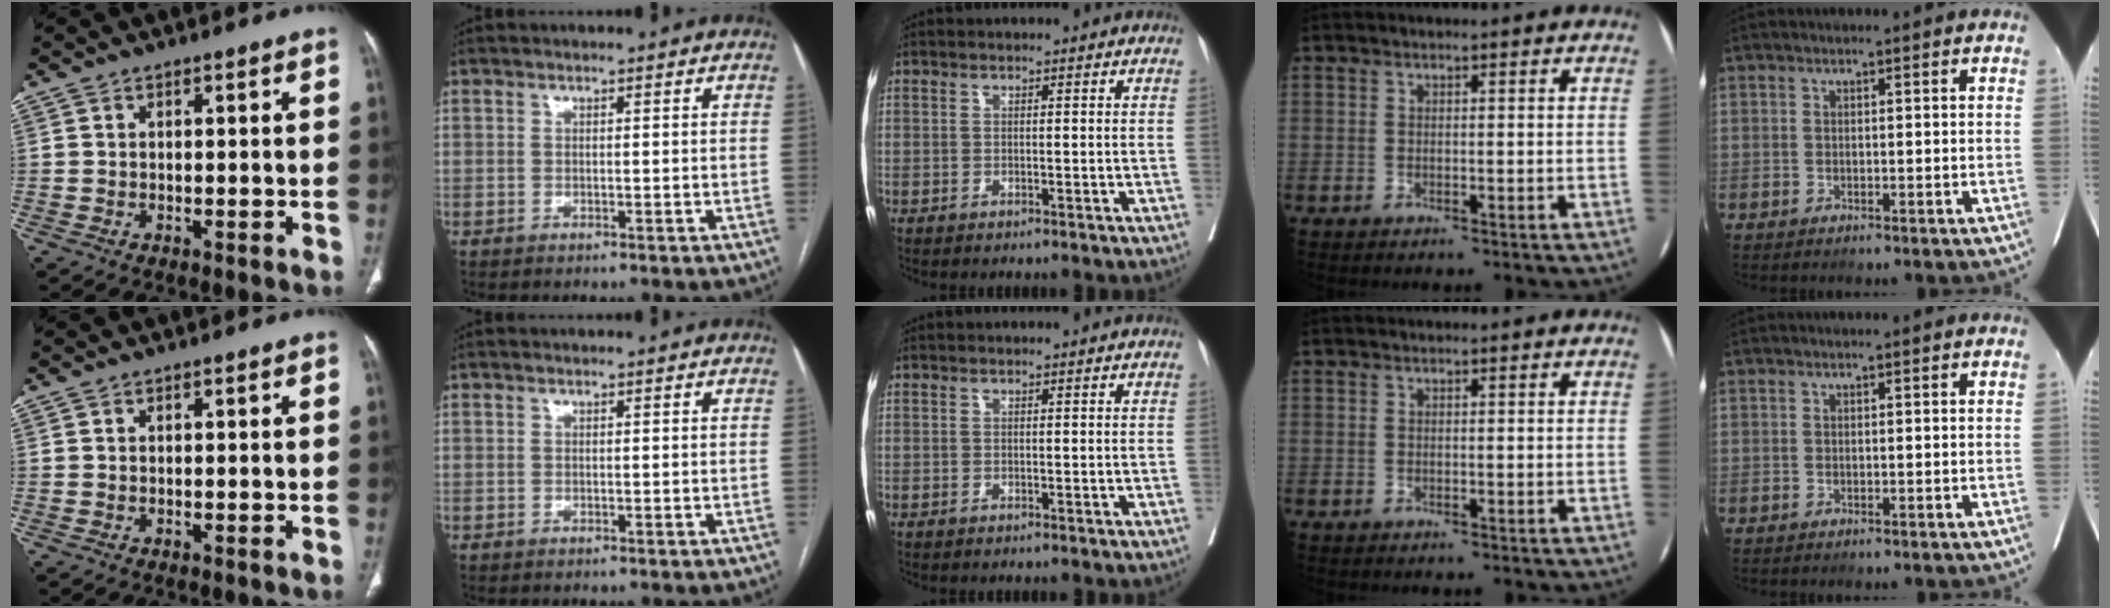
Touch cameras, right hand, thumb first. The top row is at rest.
{}